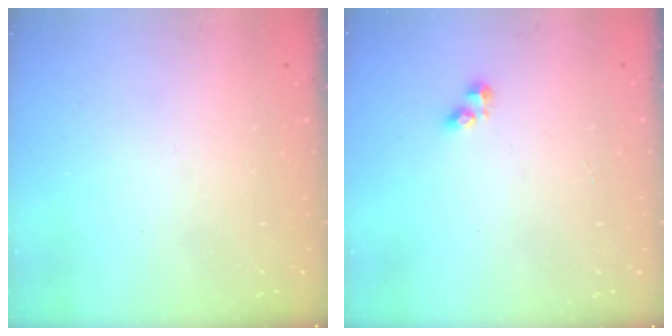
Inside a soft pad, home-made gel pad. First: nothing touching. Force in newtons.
{"total": 2.9, "press": 2.9, "slide": 0.4}